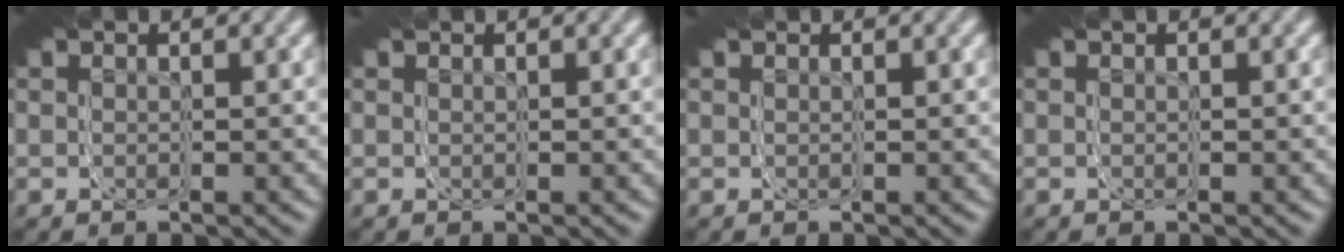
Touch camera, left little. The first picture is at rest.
{"total": 0.0}
{"total": 0.0}
{"total": 0.0}